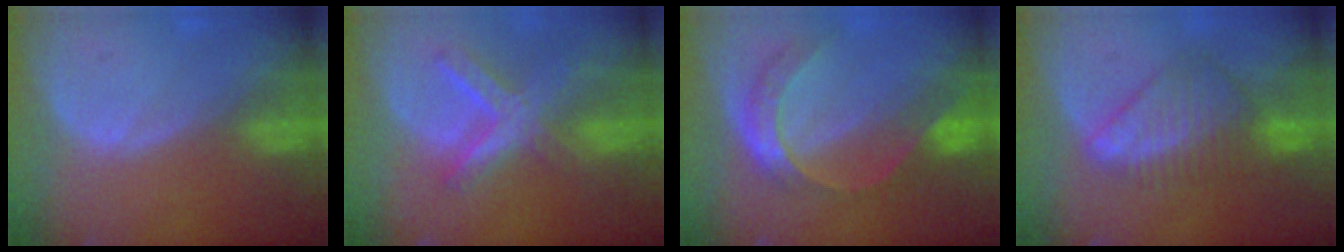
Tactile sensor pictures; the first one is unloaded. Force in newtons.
{"total": 7.6, "press": 6.5, "slide": 3.8}
{"total": 7.6, "press": 6.3, "slide": 4.3}
{"total": 7.2, "press": 6.9, "slide": 1.9}